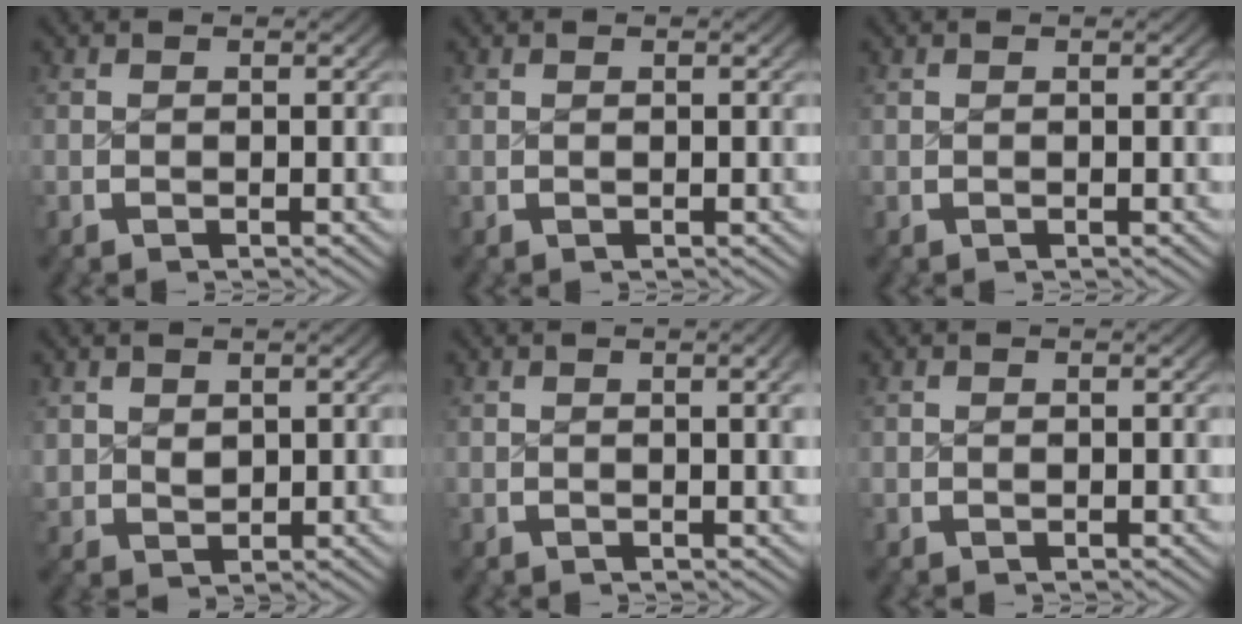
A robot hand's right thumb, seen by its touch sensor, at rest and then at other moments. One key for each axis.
{"total": 0.0}
{"total": 0.0}
{"total": 2.4, "fx": 1.3, "fy": 1.8, "fz": 1.0, "tx": -0.028, "ty": -0.014, "tz": 0.042}
{"total": 1.3, "fx": 0.3, "fy": 0.0, "fz": 1.3, "tx": -0.022, "ty": 0.005, "tz": 0.009}
{"total": 0.0}